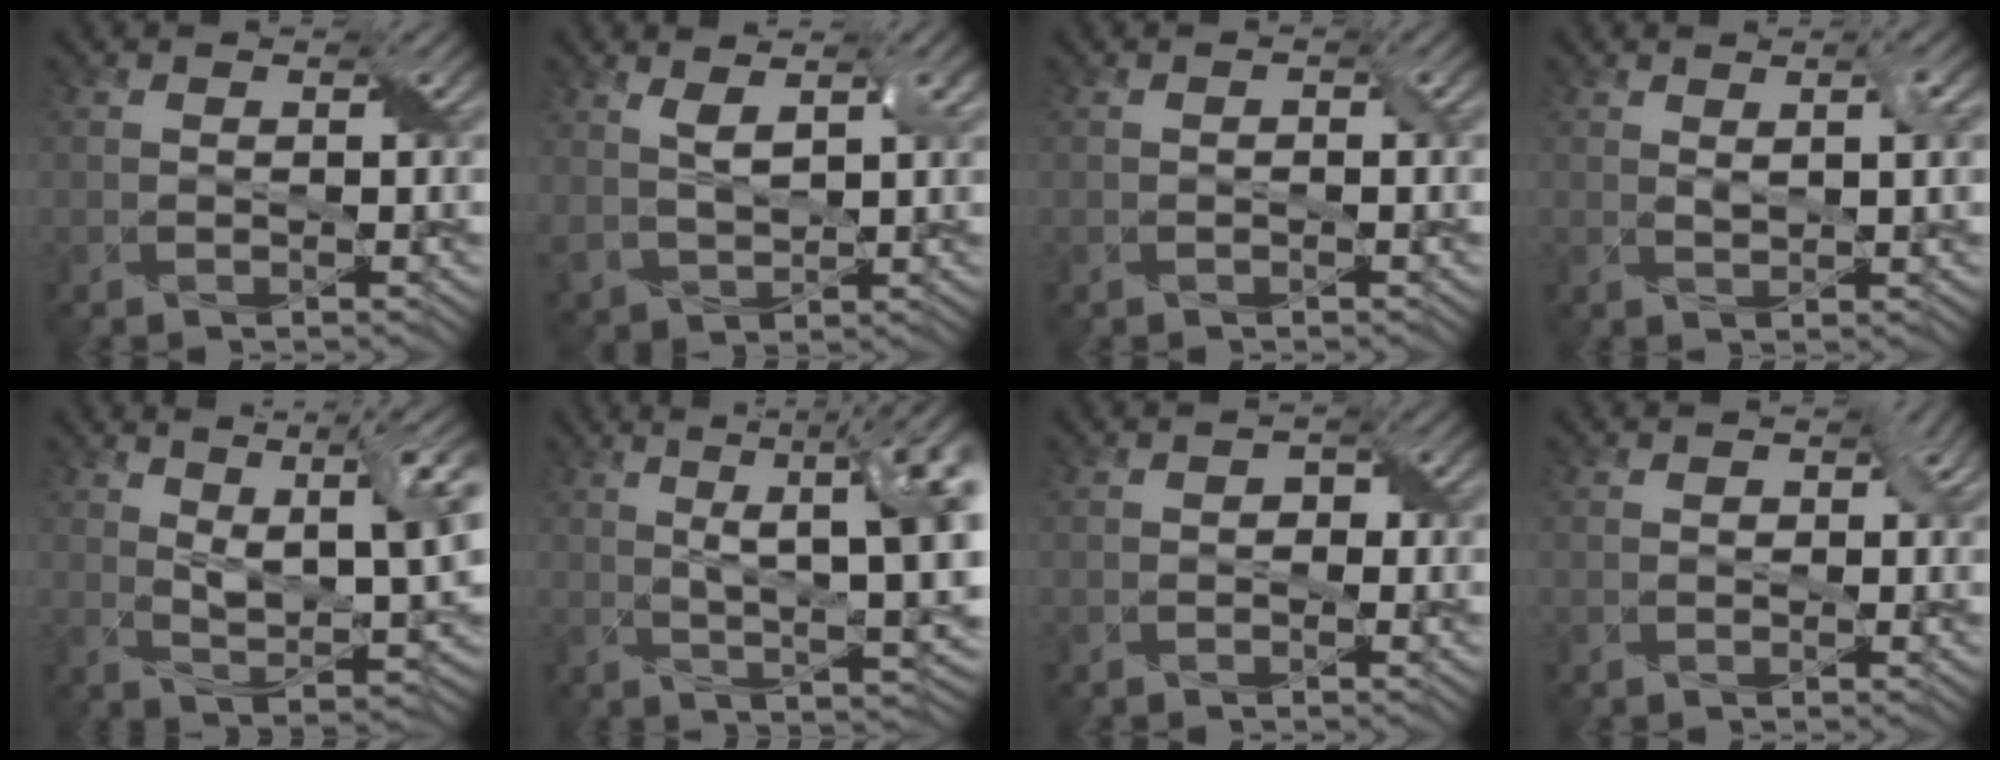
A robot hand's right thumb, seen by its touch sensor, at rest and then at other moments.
{"total": 5.8, "force": [2.4, 2.8, 4.4], "torque": [-0.097, 0.000, 0.051]}
{"total": 0.7, "force": [-0.3, 0.4, 0.5], "torque": [-0.009, 0.000, -0.004]}
{"total": 2.2, "force": [0.9, 0.5, 1.9], "torque": [-0.035, -0.002, 0.020]}
{"total": 10.4, "force": [3.9, 3.7, 8.9], "torque": [-0.167, 0.005, 0.064]}
{"total": 13.2, "force": [2.9, 4.2, 12.2], "torque": [-0.188, 0.015, 0.045]}
{"total": 1.5, "force": [-0.4, 1.2, 0.8], "torque": [-0.014, -0.003, -0.007]}
{"total": 1.6, "force": [0.2, 1.3, 0.9], "torque": [-0.018, -0.003, 0.006]}